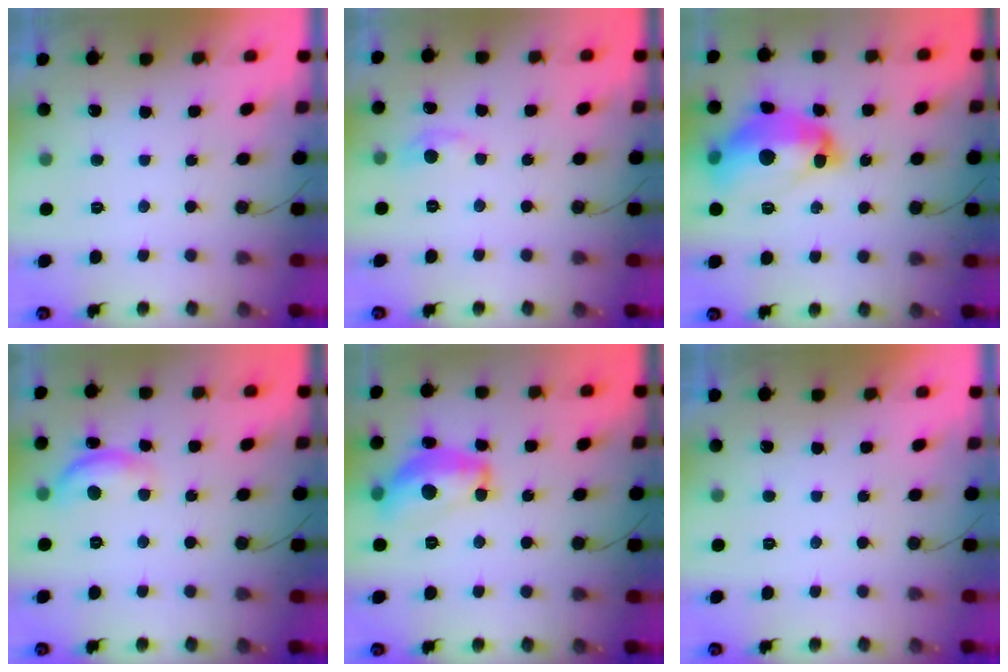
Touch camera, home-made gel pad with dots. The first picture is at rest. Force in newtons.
{"total": 6.3, "press": 6.3, "slide": 0.7}
{"total": 15.6, "press": 15.5, "slide": 1.4}
{"total": 10.5, "press": 10.5, "slide": 0.6}
{"total": 16.0, "press": 16.0, "slide": 0.7}
{"total": 0.0}